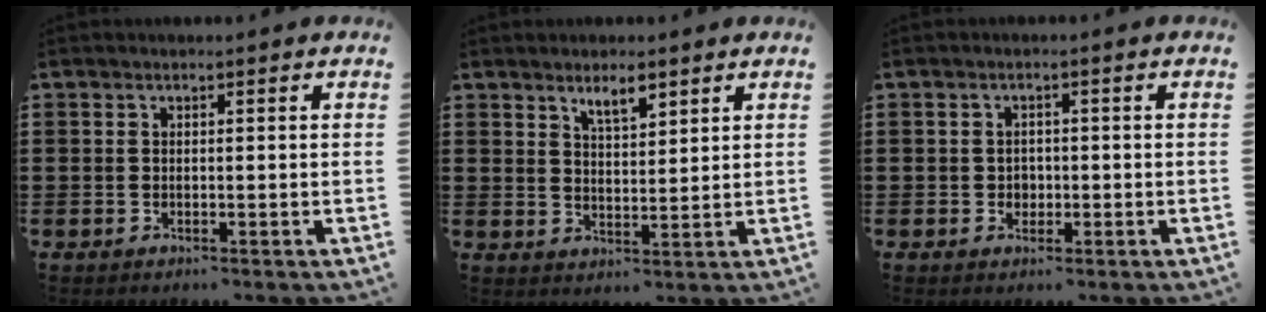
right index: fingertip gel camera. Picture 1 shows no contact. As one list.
[{"total": 3.7, "force": [2.8, 1.1, 2.2], "torque": [-0.032, -0.002, 0.047]}, {"total": 1.4, "force": [-0.3, 1.3, 0.5], "torque": [-0.014, 0.004, -0.007]}]